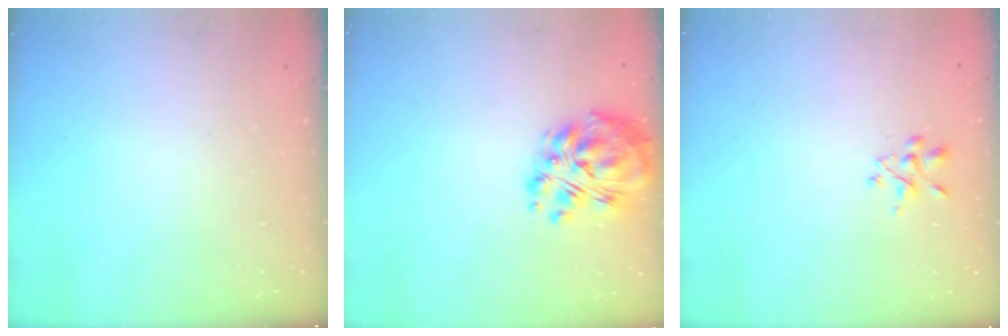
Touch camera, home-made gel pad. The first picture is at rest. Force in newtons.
{"total": 12.4, "press": 11.7, "slide": 4.2}
{"total": 2.4, "press": 2.2, "slide": 0.9}